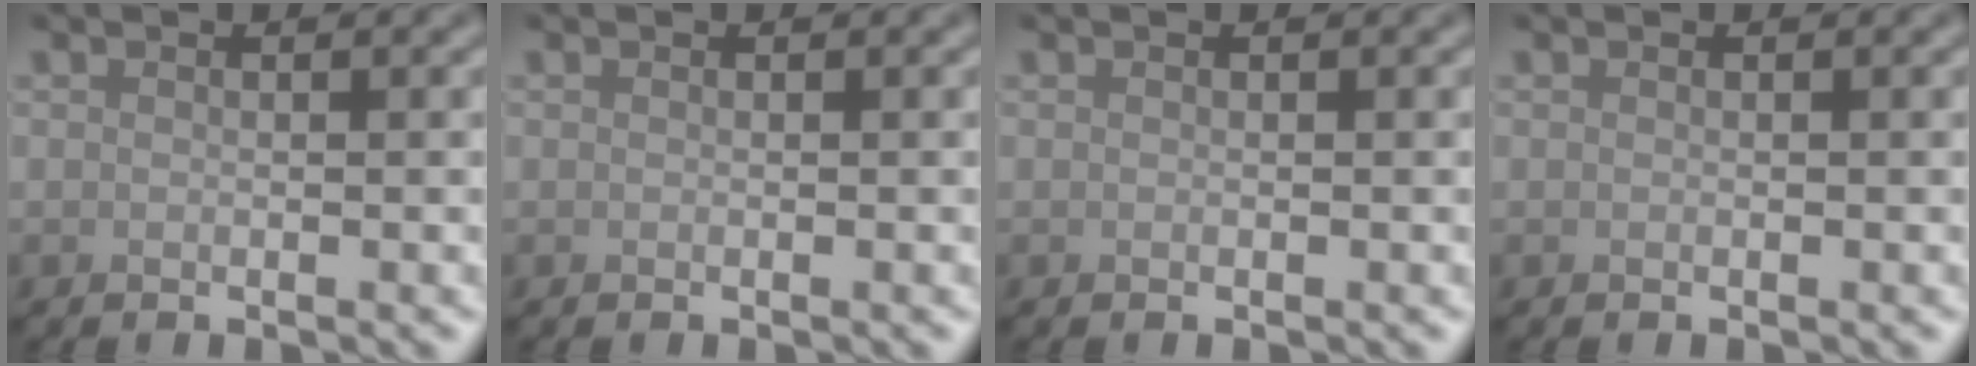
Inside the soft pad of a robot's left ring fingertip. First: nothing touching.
{"total": 0.0}
{"total": 0.0}
{"total": 0.0}